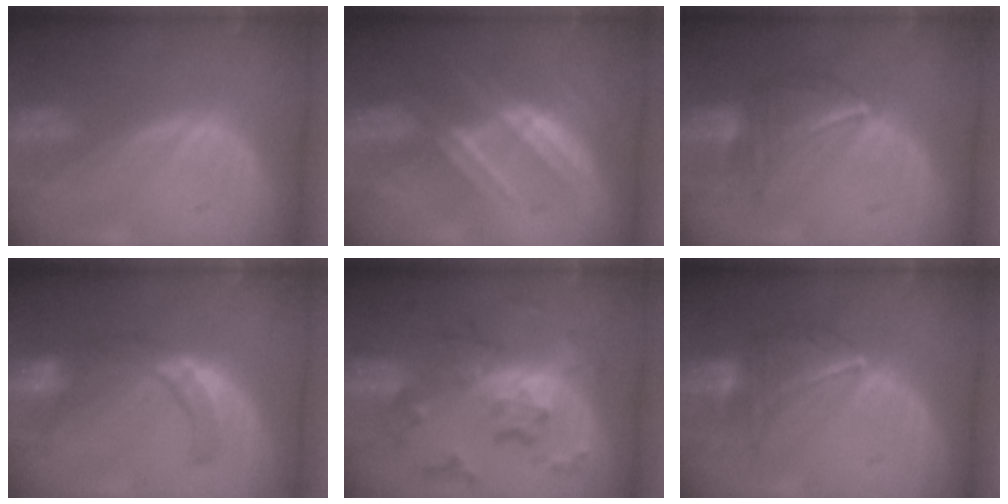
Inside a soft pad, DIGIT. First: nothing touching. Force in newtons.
{"total": 7.4, "press": 6.7, "slide": 3.1}
{"total": 6.5, "press": 6.5, "slide": 0.9}
{"total": 7.5, "press": 7.1, "slide": 2.3}
{"total": 9.4, "press": 9.3, "slide": 0.7}
{"total": 6.8, "press": 6.6, "slide": 1.4}